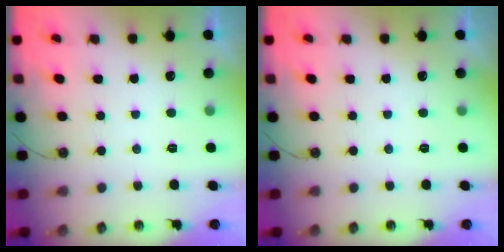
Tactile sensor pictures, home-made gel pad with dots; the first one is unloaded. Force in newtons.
{"total": 0.0}